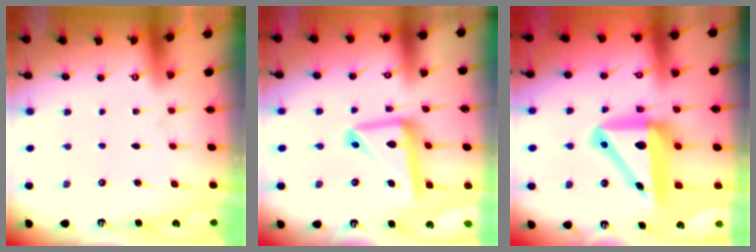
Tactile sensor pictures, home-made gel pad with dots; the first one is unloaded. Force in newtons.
{"total": 15.4, "press": 15.3, "slide": 1.4}
{"total": 15.5, "press": 15.1, "slide": 3.4}